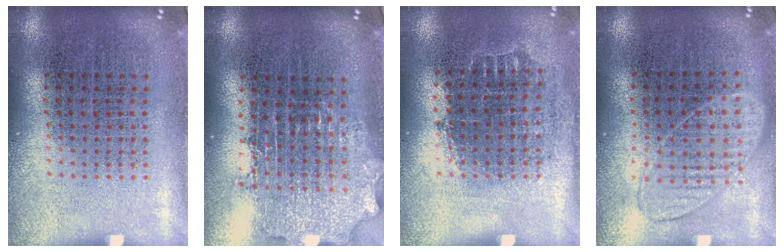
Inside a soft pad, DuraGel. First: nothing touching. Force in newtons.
{"total": 1.9, "press": 1.5, "slide": 1.1}
{"total": 0.6, "press": 0.6, "slide": 0.2}
{"total": 0.9, "press": 0.8, "slide": 0.3}